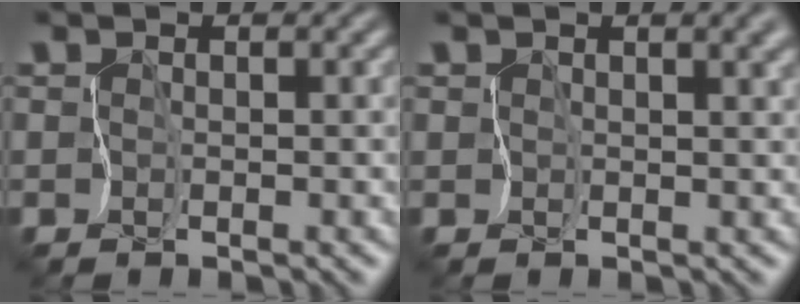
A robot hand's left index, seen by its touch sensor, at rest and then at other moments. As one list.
[{"total": 3.5, "force": [1.7, 1.6, 2.6], "torque": [-0.024, 0.005, 0.022]}]